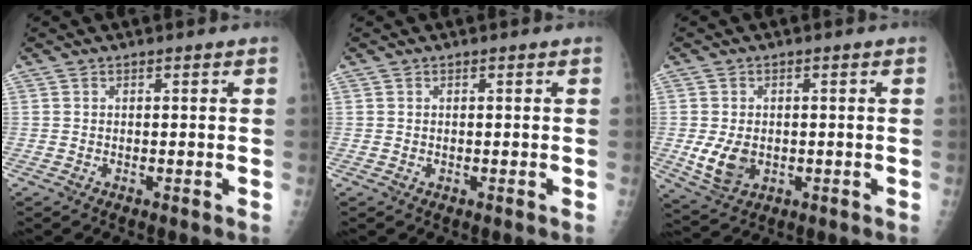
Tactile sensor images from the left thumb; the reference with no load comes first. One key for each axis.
{"total": 0.0}
{"total": 6.6, "fx": -1.1, "fy": 4.9, "fz": 4.4, "tx": -0.071, "ty": -0.006, "tz": -0.008}